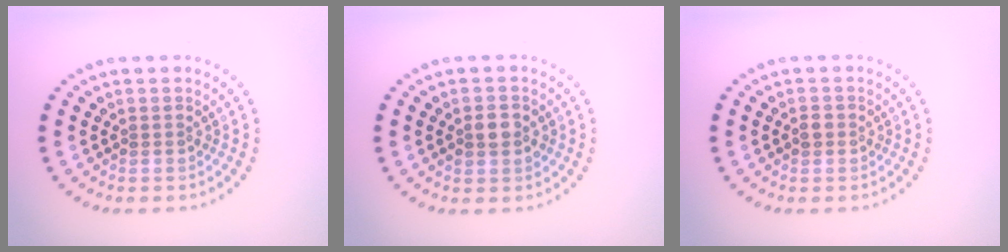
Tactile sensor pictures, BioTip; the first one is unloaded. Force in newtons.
{"total": 2.5, "press": 2.5, "slide": 0.1}
{"total": 1.1, "press": 1.0, "slide": 0.2}